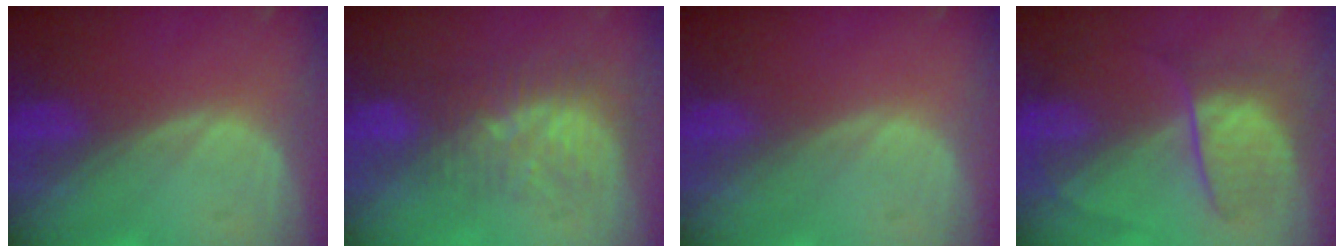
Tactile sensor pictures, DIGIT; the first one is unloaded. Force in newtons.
{"total": 8.4, "press": 7.2, "slide": 4.2}
{"total": 0.0}
{"total": 6.3, "press": 6.3, "slide": 0.7}